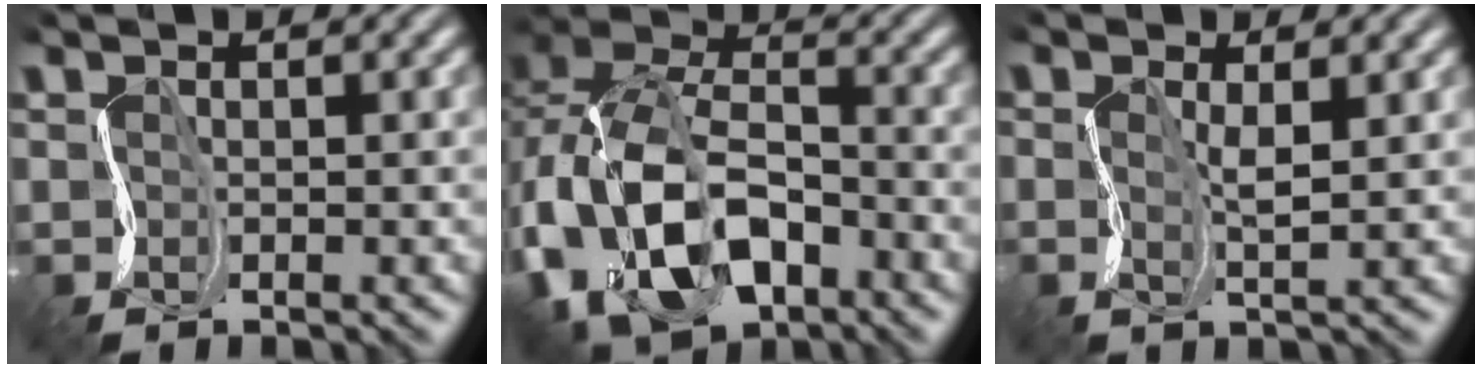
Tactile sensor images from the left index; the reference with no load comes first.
{"total": 10.5, "force": [-4.5, 6.9, 6.5], "torque": [-0.158, -0.009, -0.090]}
{"total": 0.9, "force": [-0.2, -0.2, 0.9], "torque": [-0.030, 0.001, -0.006]}